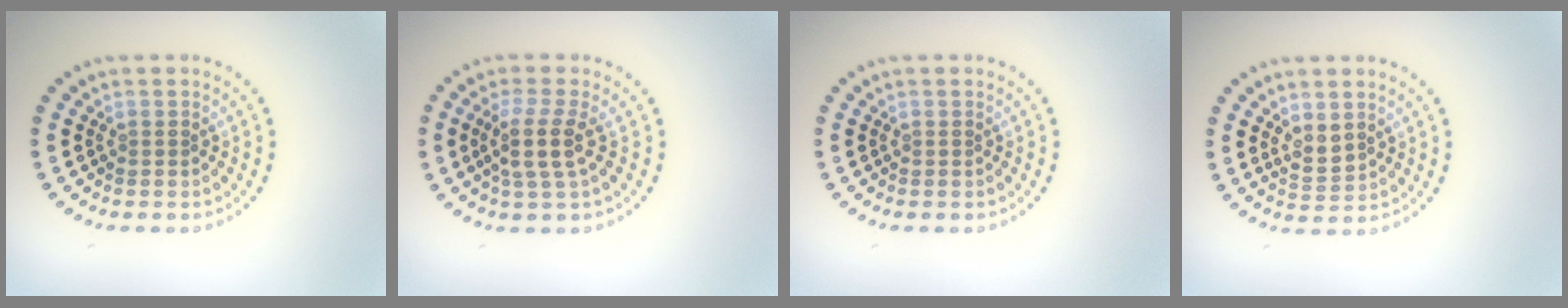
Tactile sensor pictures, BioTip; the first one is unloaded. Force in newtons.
{"total": 3.0, "press": 2.3, "slide": 1.8}
{"total": 0.0}
{"total": 2.1, "press": 1.9, "slide": 1.0}